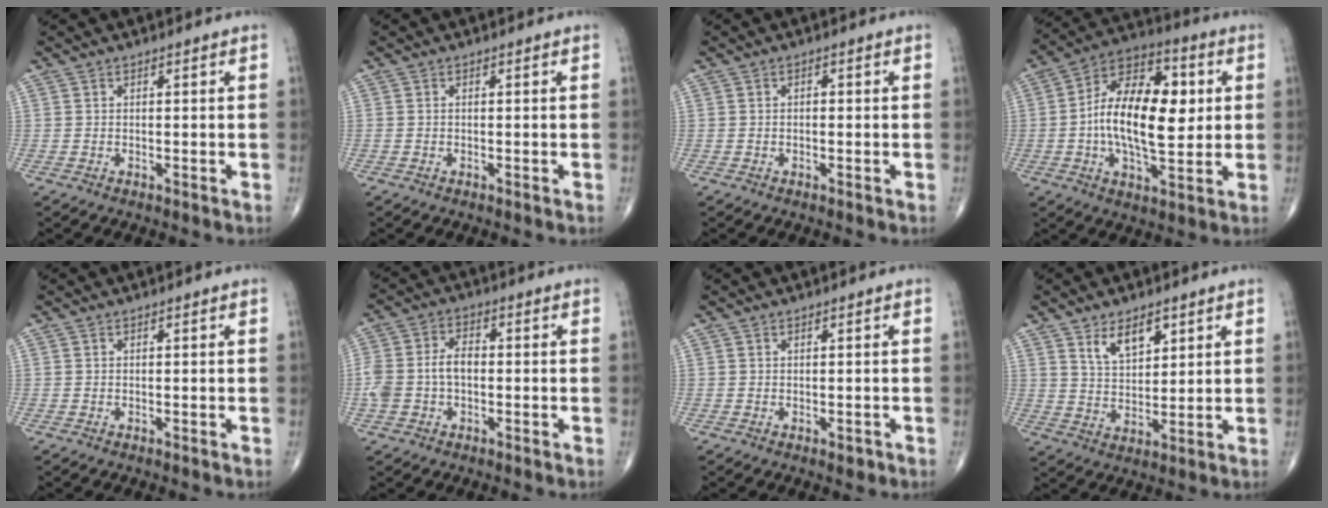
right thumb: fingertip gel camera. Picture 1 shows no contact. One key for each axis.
{"total": 0.0}
{"total": 0.8, "fx": 0.0, "fy": 0.4, "fz": 0.6, "tx": -0.011, "ty": 0.002, "tz": -0.002}
{"total": 18.7, "fx": 1.1, "fy": 9.3, "fz": 16.2, "tx": -0.257, "ty": 0.016, "tz": 0.011}
{"total": 0.0}
{"total": 7.2, "fx": -0.8, "fy": 4.6, "fz": 5.5, "tx": -0.121, "ty": 0.024, "tz": -0.016}
{"total": 1.0, "fx": -0.2, "fy": 0.6, "fz": 0.7, "tx": -0.006, "ty": -0.002, "tz": -0.001}
{"total": 7.2, "fx": 4.1, "fy": 3.7, "fz": 4.7, "tx": -0.062, "ty": -0.029, "tz": 0.077}